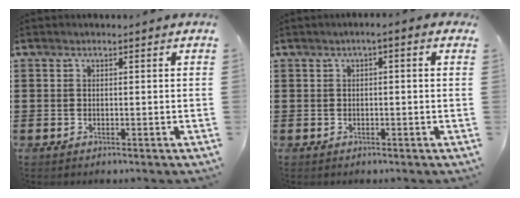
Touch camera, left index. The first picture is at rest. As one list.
[{"total": 1.2, "force": [-0.4, 0.2, 1.2], "torque": [-0.018, -0.001, -0.009]}]